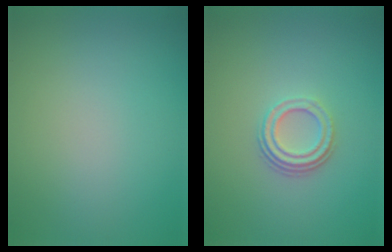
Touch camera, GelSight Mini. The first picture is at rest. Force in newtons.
{"total": 3.2, "press": 2.3, "slide": 2.2}